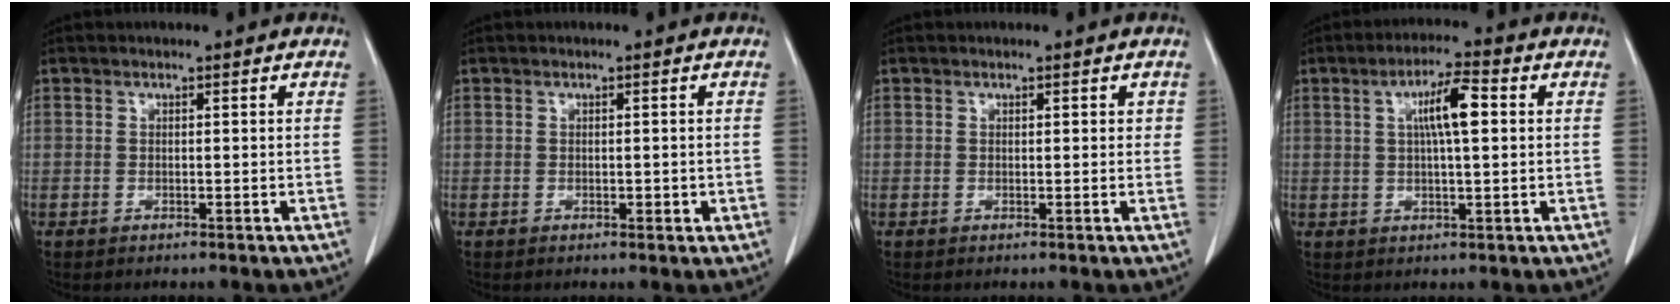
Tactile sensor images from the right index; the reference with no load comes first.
{"total": 1.1, "force": [-0.3, 0.7, 0.9], "torque": [-0.012, 0.002, 0.001]}
{"total": 1.1, "force": [0.4, 0.6, 0.8], "torque": [-0.008, 0.001, 0.005]}
{"total": 6.7, "force": [1.5, 0.9, 6.4], "torque": [-0.114, 0.012, 0.025]}